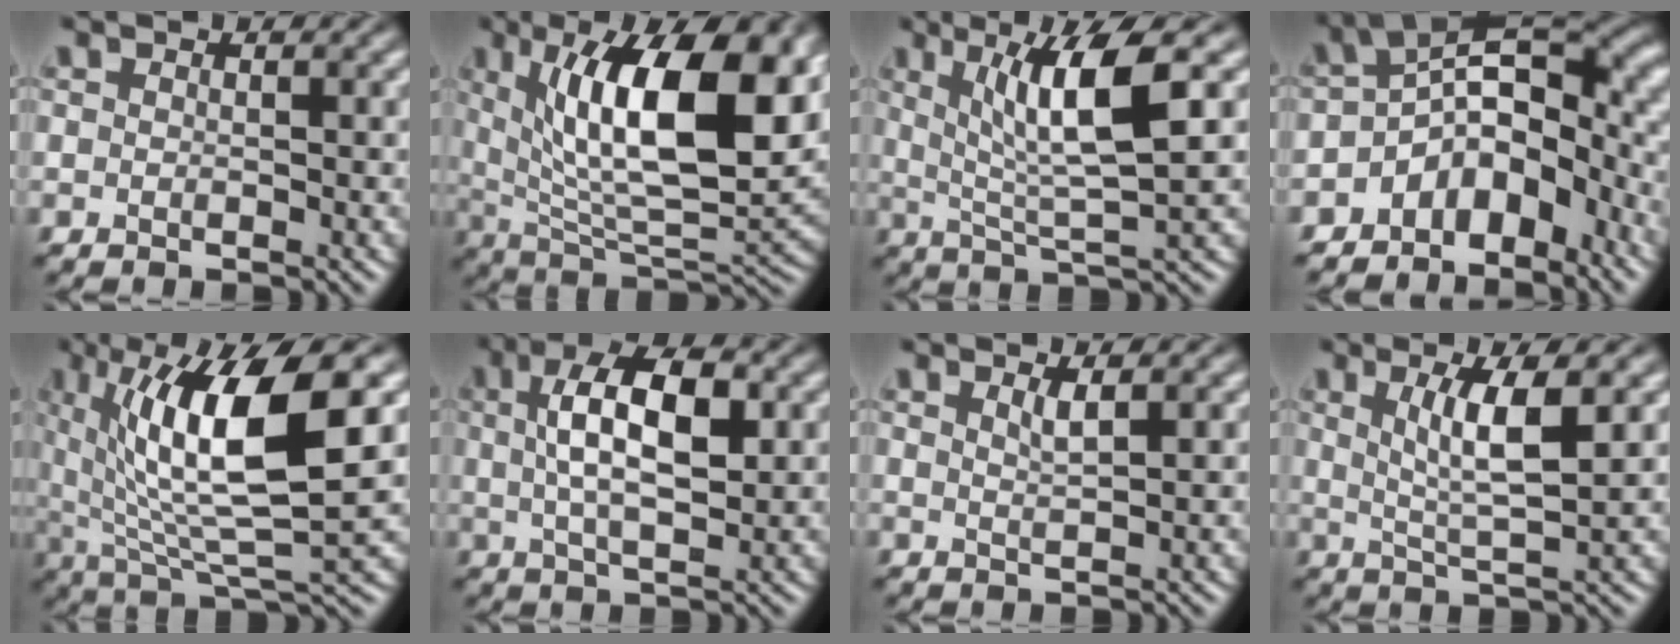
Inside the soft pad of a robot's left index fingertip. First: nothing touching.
{"total": 13.9, "force": [4.5, 5.0, 12.1], "torque": [-0.181, -0.003, 0.076]}
{"total": 7.5, "force": [2.4, 1.4, 7.0], "torque": [-0.120, 0.001, 0.044]}
{"total": 8.7, "force": [-4.0, 5.2, 5.8], "torque": [-0.065, 0.006, -0.079]}
{"total": 12.0, "force": [3.0, 3.3, 11.1], "torque": [-0.187, -0.003, 0.062]}
{"total": 7.7, "force": [1.6, 3.2, 6.8], "torque": [-0.121, 0.013, 0.025]}
{"total": 1.4, "force": [0.8, 0.4, 1.1], "torque": [-0.013, 0.001, 0.012]}
{"total": 5.1, "force": [1.6, 1.1, 4.8], "torque": [-0.085, -0.003, 0.033]}